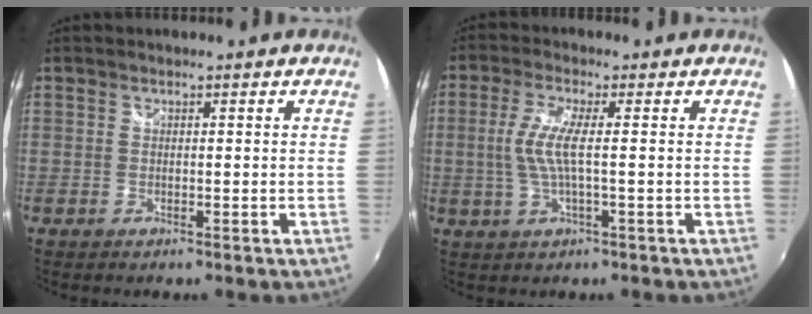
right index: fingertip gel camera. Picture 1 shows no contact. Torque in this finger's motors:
{"motor_torque": [0.20, -0.13, 0.52, 0.14]}